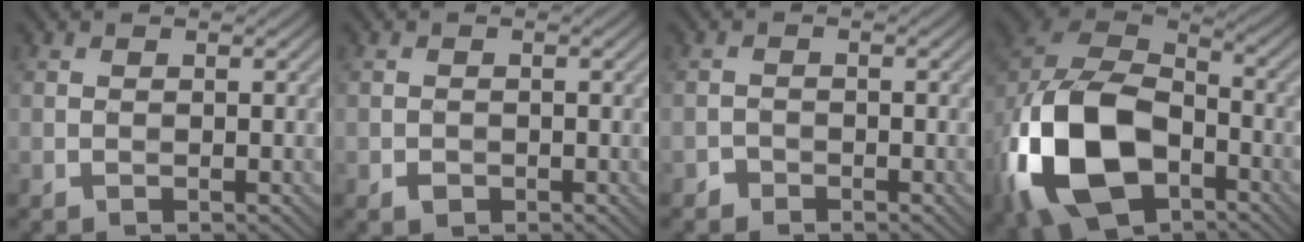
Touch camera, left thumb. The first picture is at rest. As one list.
[{"total": 0.8, "force": [-0.5, 0.6, 0.1], "torque": [-0.002, -0.003, -0.010]}, {"total": 1.1, "force": [-1.0, 0.5, -0.1], "torque": [0.004, 0.003, -0.021]}, {"total": 17.6, "force": [-6.2, 11.6, 11.8], "torque": [-0.288, -0.038, -0.117]}]